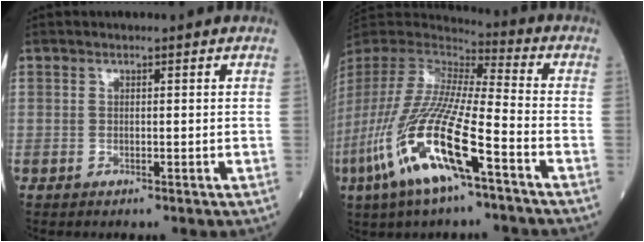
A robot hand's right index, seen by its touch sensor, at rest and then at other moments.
{"total": 20.3, "force": [-9.3, 2.9, 17.8], "torque": [-0.414, -0.051, -0.183]}